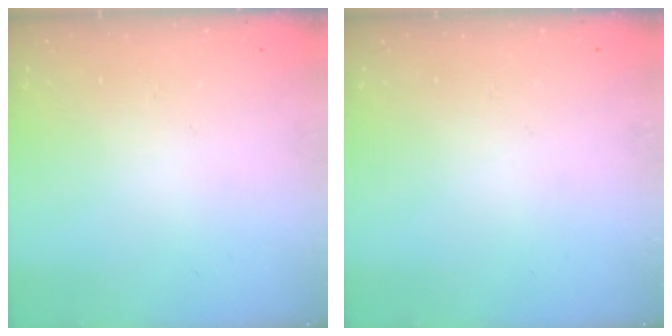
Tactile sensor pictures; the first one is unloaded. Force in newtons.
{"total": 0.0}